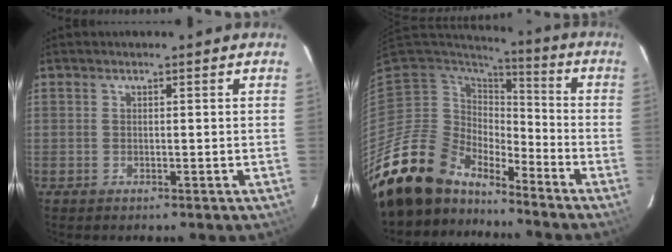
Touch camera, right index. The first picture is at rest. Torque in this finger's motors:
{"motor_torque": [0.84, -0.92, 1.05, 0.21]}